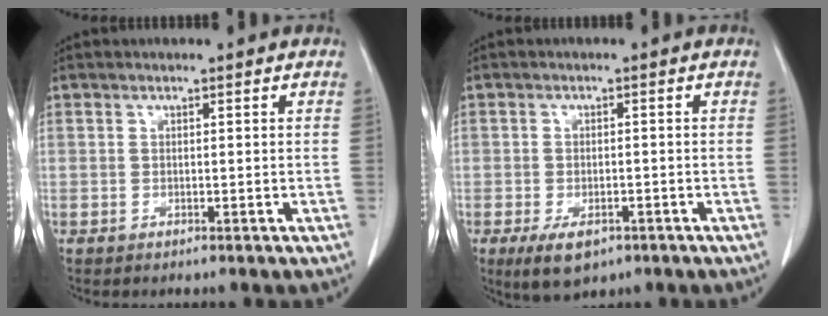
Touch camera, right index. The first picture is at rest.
{"total": 5.4, "force": [-3.2, 2.7, 3.4], "torque": [-0.065, -0.006, -0.047]}